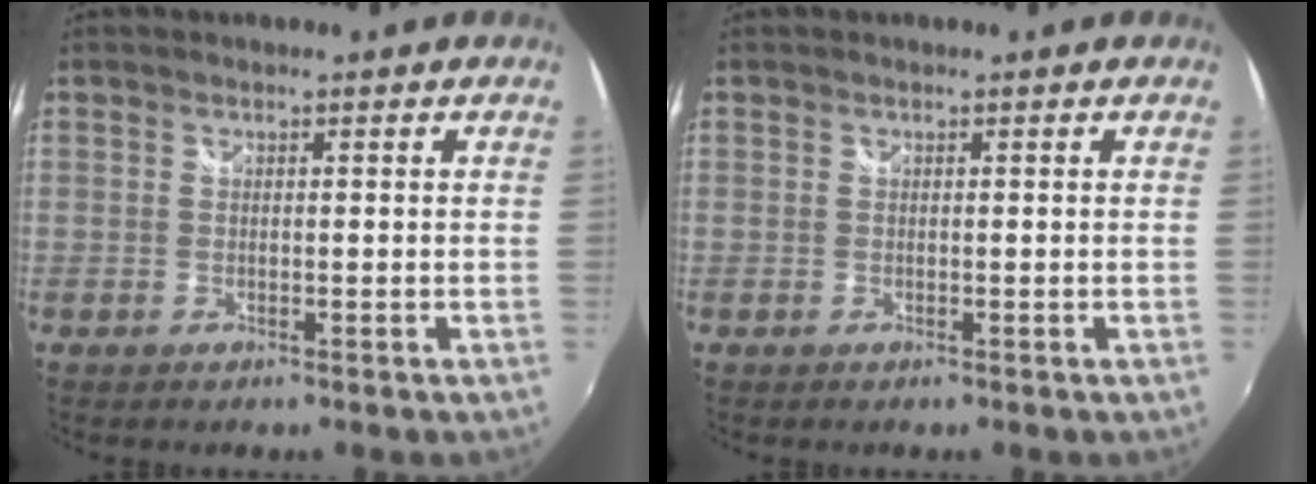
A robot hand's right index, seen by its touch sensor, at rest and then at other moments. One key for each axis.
{"total": 0.0}